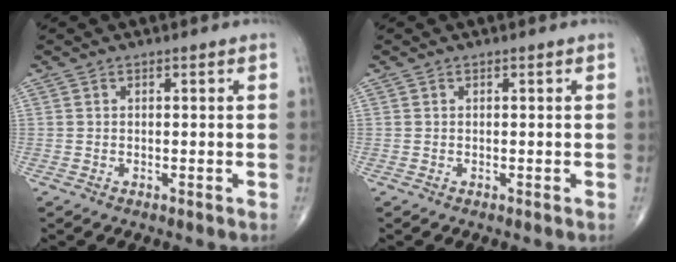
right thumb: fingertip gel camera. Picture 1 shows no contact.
{"total": 0.0}